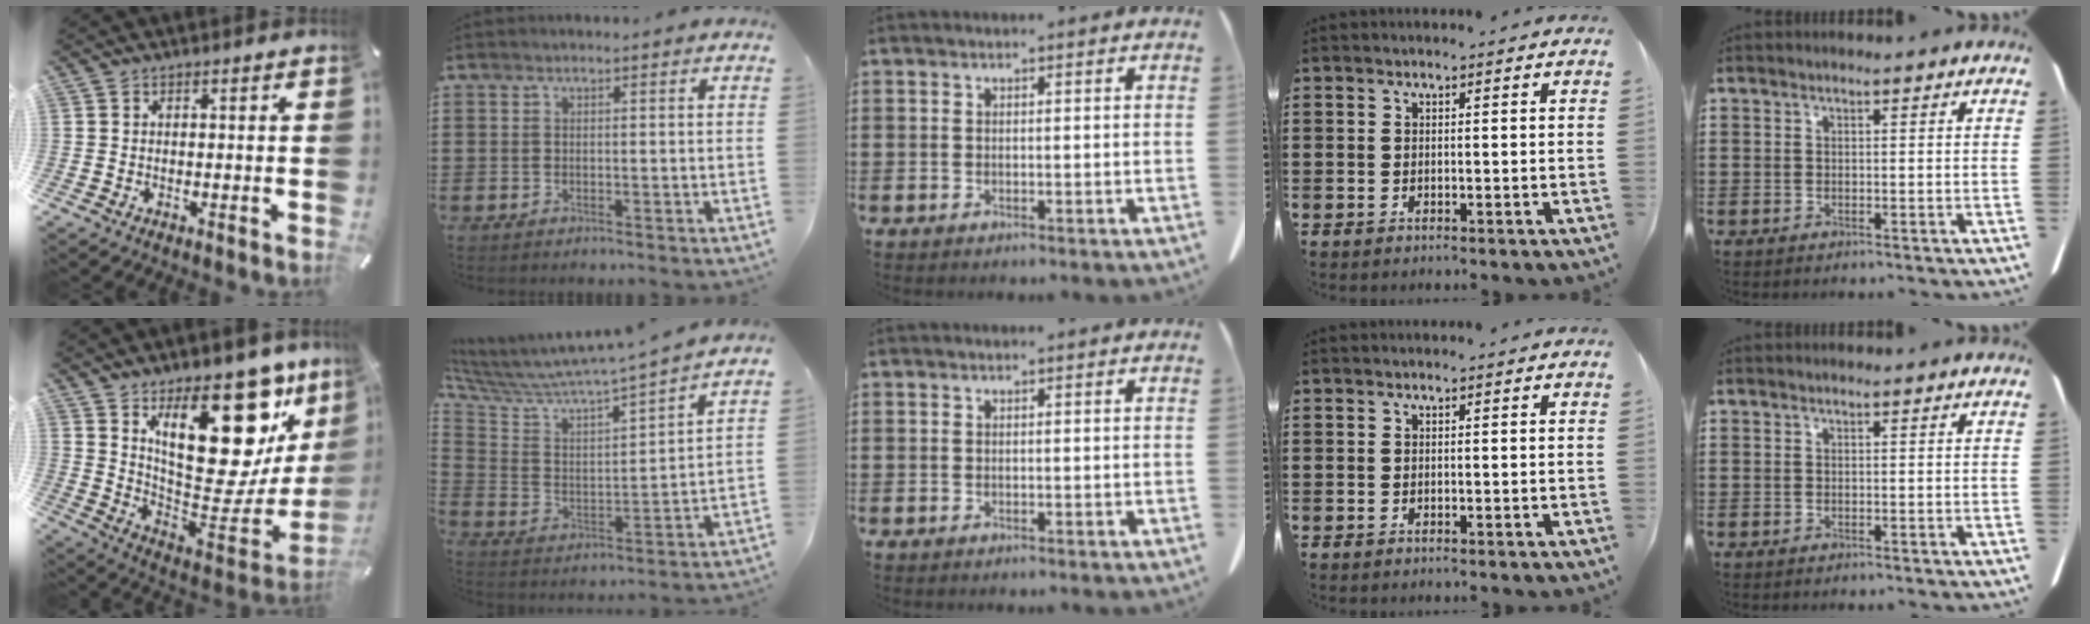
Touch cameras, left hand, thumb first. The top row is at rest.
{"thumb": {"total": 27.9, "force": [14.1, 13.6, 19.9], "torque": [-0.259, -0.106, 0.249]}, "index": {"total": 6.0, "force": [5.8, 0.0, 1.4], "torque": [-0.064, -0.061, 0.088]}}